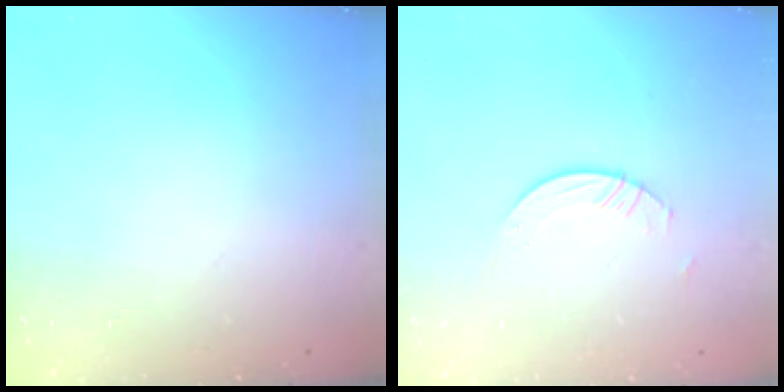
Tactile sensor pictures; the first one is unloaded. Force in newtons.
{"total": 2.2, "press": 2.2, "slide": 0.2}